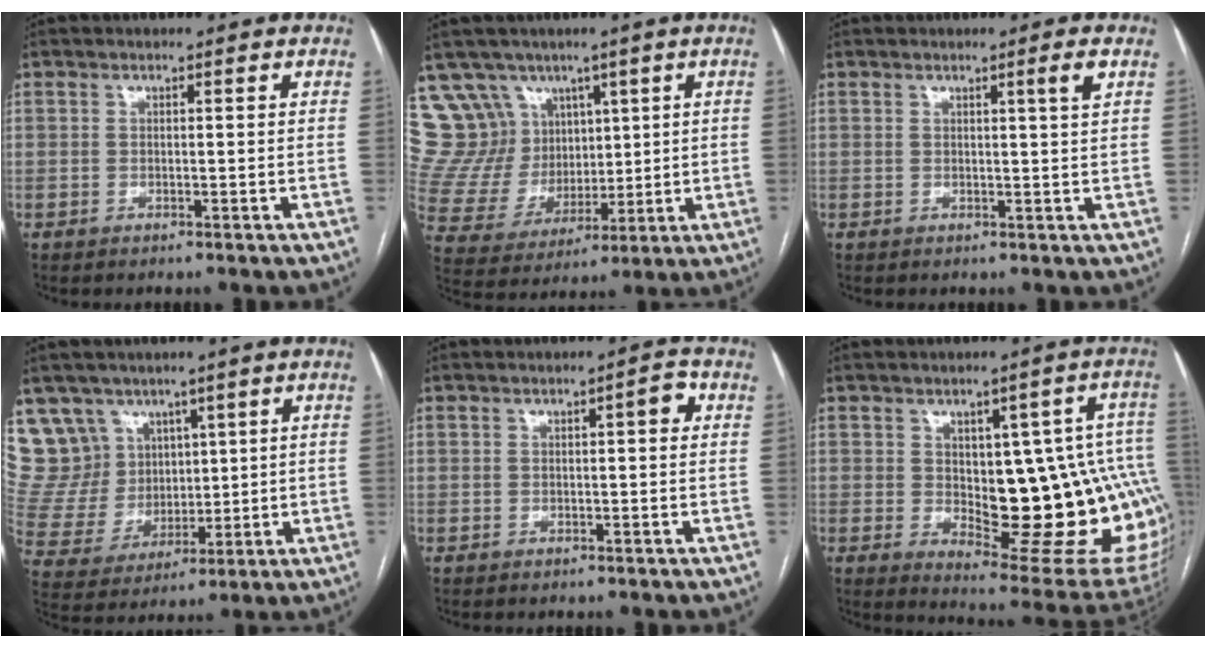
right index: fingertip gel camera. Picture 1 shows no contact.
{"total": 13.8, "force": [8.7, 10.4, 2.9], "torque": [-0.076, 0.052, 0.186]}
{"total": 1.9, "force": [0.9, -0.6, 1.6], "torque": [-0.024, -0.007, 0.017]}
{"total": 11.4, "force": [7.4, 8.5, 1.0], "torque": [-0.038, 0.042, 0.163]}
{"total": 2.3, "force": [0.6, 0.5, 2.1], "torque": [-0.026, 0.006, 0.006]}
{"total": 22.0, "force": [-1.3, 7.3, 20.7], "torque": [-0.177, 0.018, 0.011]}